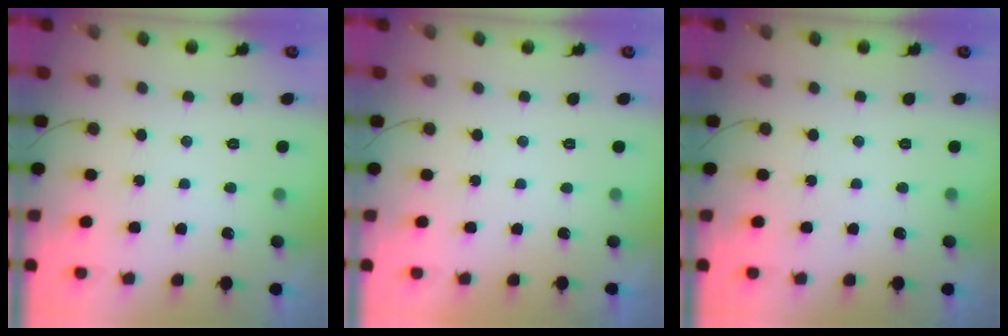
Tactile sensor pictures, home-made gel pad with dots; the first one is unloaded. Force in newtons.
{"total": 2.2, "press": 2.2, "slide": 0.3}
{"total": 0.0}